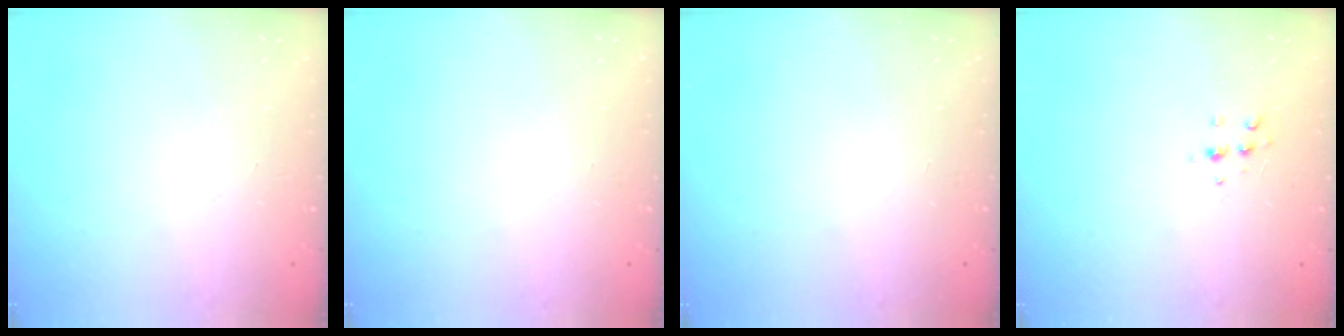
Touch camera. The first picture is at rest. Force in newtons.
{"total": 0.0}
{"total": 0.0}
{"total": 4.7, "press": 4.4, "slide": 1.6}